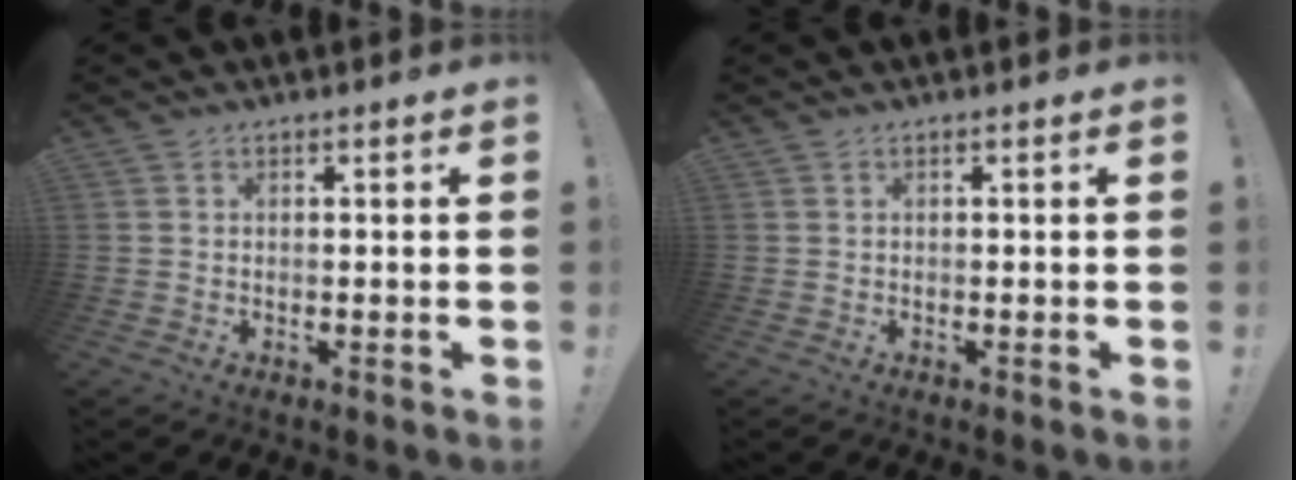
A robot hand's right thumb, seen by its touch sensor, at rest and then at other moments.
{"total": 0.0}